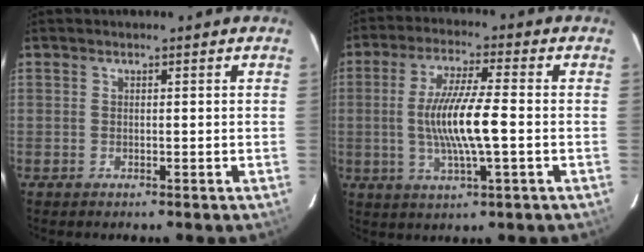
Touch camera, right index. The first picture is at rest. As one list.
[{"total": 10.9, "force": [-1.3, 1.2, 10.8], "torque": [-0.204, -0.005, -0.022]}]